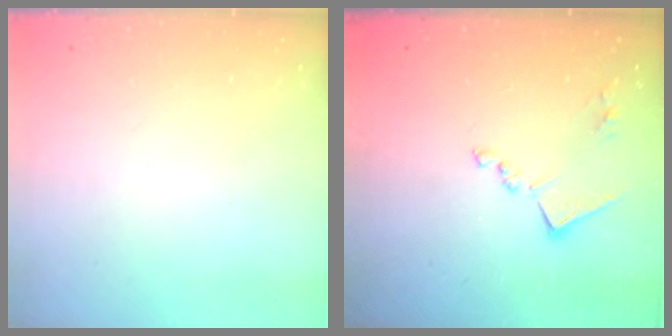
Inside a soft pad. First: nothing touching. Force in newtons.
{"total": 11.6, "press": 11.6, "slide": 0.8}